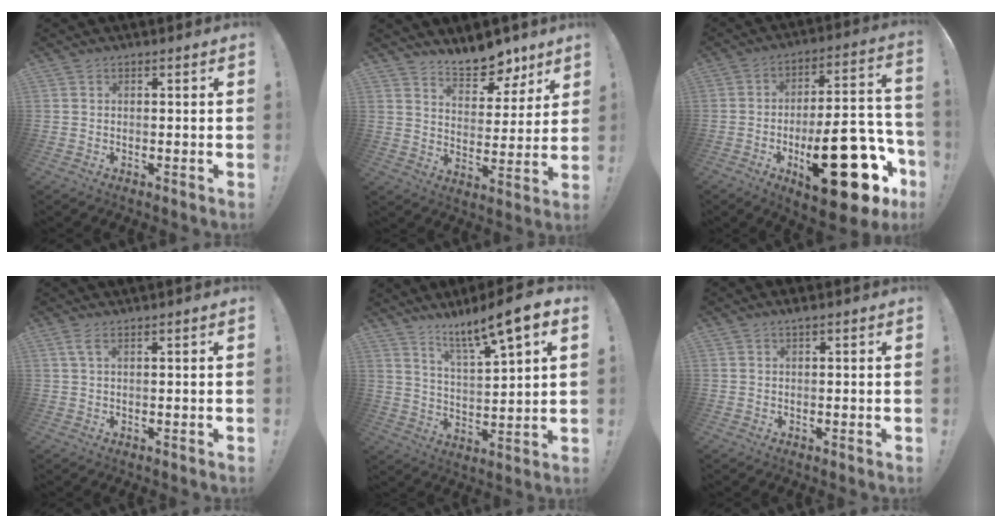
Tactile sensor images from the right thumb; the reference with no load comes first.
{"total": 11.3, "force": [9.6, 4.5, 3.7], "torque": [-0.047, -0.076, 0.177]}
{"total": 28.0, "force": [-10.7, 10.2, 23.7], "torque": [-0.339, 0.062, -0.157]}
{"total": 2.3, "force": [1.2, 0.1, 1.9], "torque": [-0.032, -0.002, 0.019]}
{"total": 11.7, "force": [8.5, 1.1, 7.9], "torque": [-0.136, -0.060, 0.133]}
{"total": 1.0, "force": [0.7, 0.0, 0.7], "torque": [-0.015, 0.002, 0.014]}